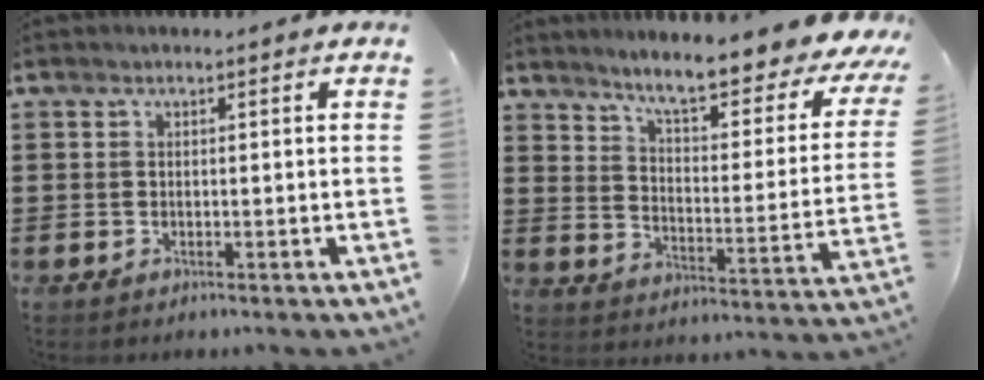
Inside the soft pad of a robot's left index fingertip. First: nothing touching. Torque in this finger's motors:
{"motor_torque": [1.40, -0.74, 1.05, 0.21]}